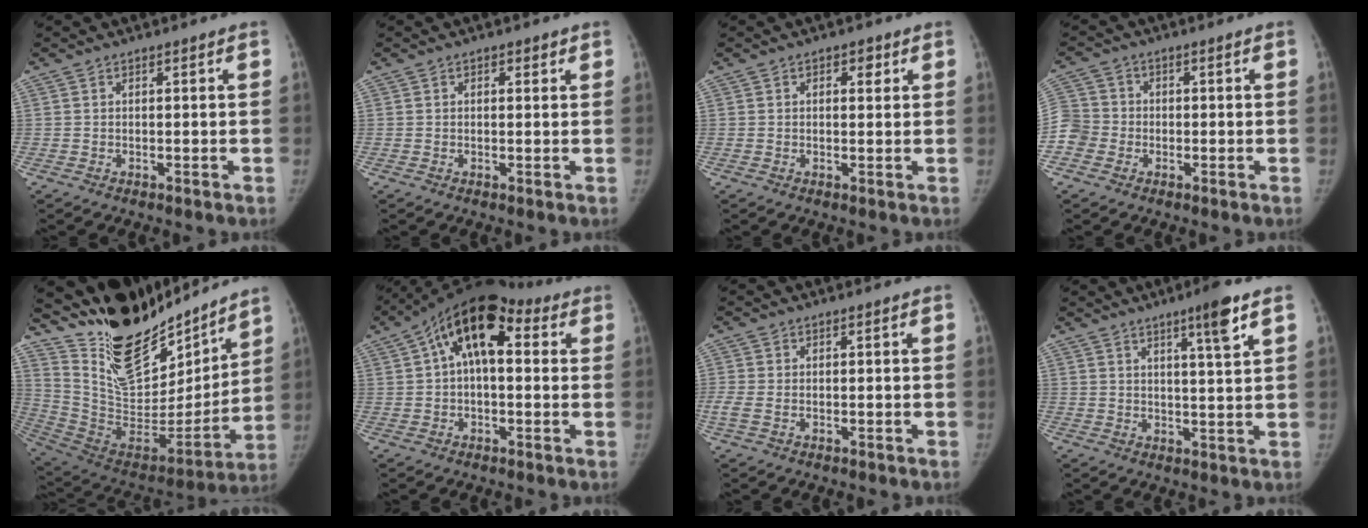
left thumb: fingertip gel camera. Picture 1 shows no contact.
{"total": 1.2, "force": [0.6, 0.8, 0.7], "torque": [0.006, 0.000, 0.004]}
{"total": 2.3, "force": [1.0, 1.5, 1.4], "torque": [0.003, 0.000, 0.008]}
{"total": 6.9, "force": [-2.2, 6.3, 1.7], "torque": [-0.025, 0.017, -0.049]}
{"total": 26.0, "force": [20.7, 10.8, 11.6], "torque": [-0.150, -0.112, 0.357]}
{"total": 13.7, "force": [3.7, 7.3, 11.0], "torque": [-0.157, 0.037, 0.048]}
{"total": 2.6, "force": [-0.6, 1.6, 2.0], "torque": [-0.063, 0.004, -0.011]}
{"total": 6.4, "force": [3.6, 0.1, 5.3], "torque": [-0.080, -0.021, 0.056]}